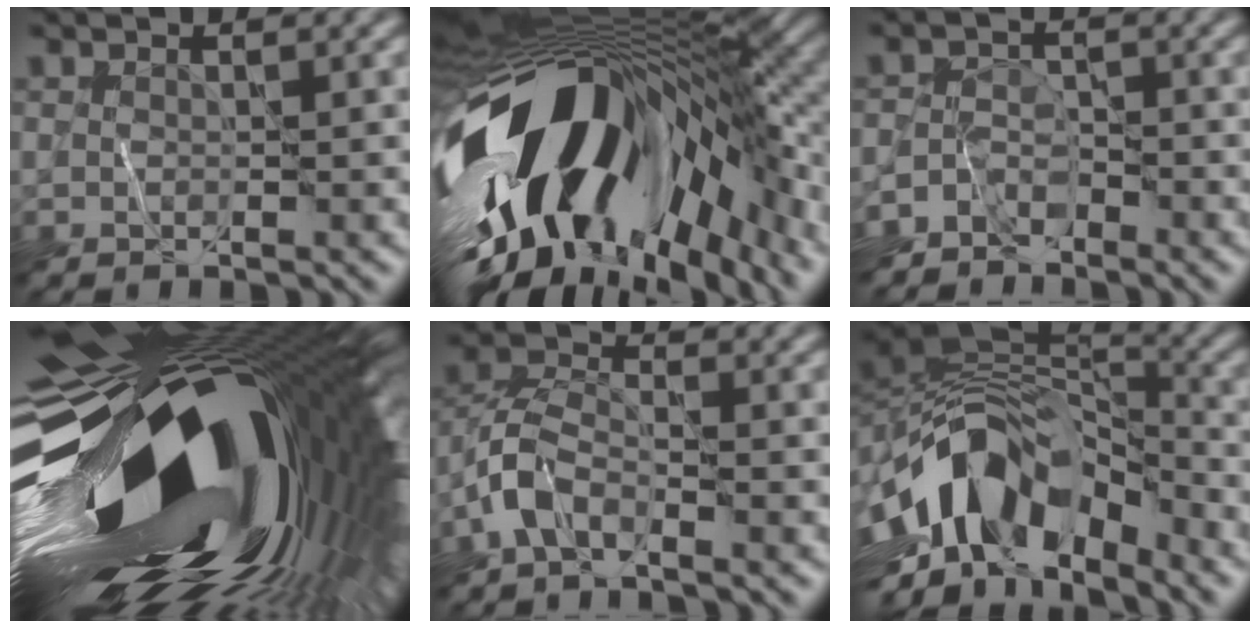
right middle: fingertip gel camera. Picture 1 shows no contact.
{"total": 18.3, "force": [-4.1, 8.9, 15.4], "torque": [-0.282, -0.029, -0.068]}
{"total": 3.1, "force": [-2.7, 1.5, 0.4], "torque": [0.000, -0.001, -0.062]}
{"total": 21.3, "force": [-1.6, 10.6, 18.4], "torque": [-0.303, -0.040, -0.016]}
{"total": 3.9, "force": [-2.5, 1.9, 2.3], "torque": [-0.044, 0.008, -0.062]}
{"total": 13.0, "force": [-5.7, 7.0, 9.5], "torque": [-0.165, 0.017, -0.109]}